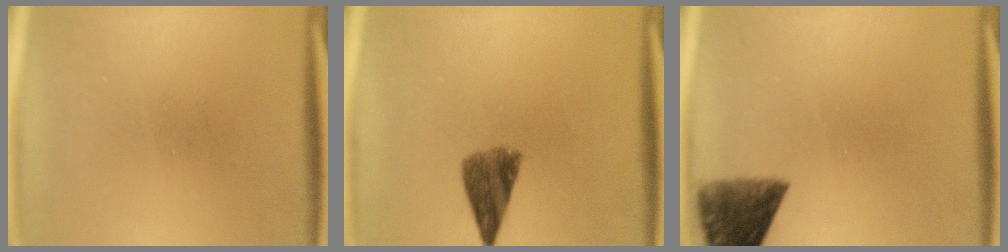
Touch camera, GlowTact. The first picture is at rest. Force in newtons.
{"total": 5.9}
{"total": 8.4}